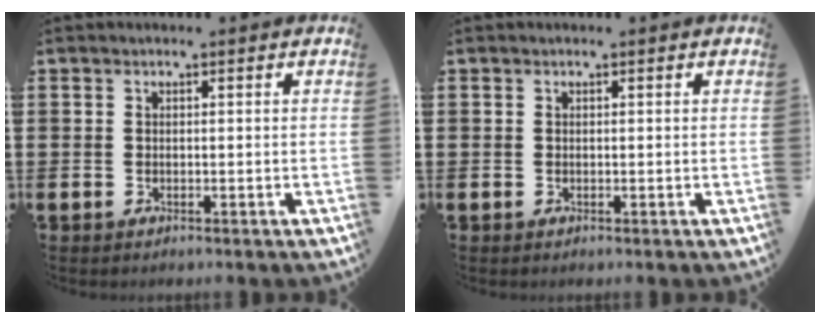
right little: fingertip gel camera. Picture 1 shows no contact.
{"total": 0.0}